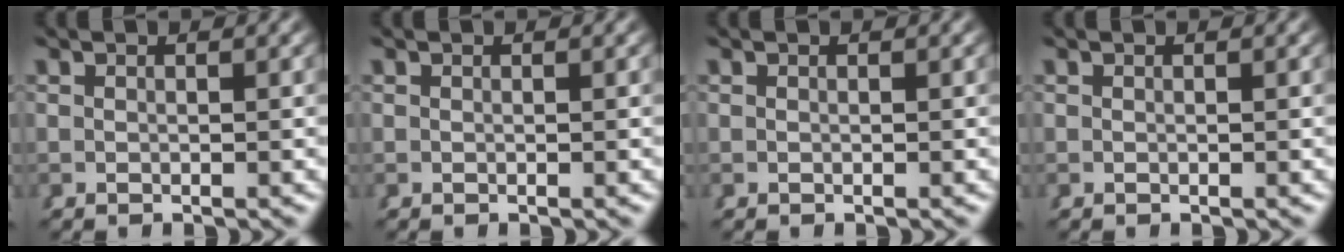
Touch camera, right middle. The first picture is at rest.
{"total": 0.0}
{"total": 0.0}
{"total": 0.0}